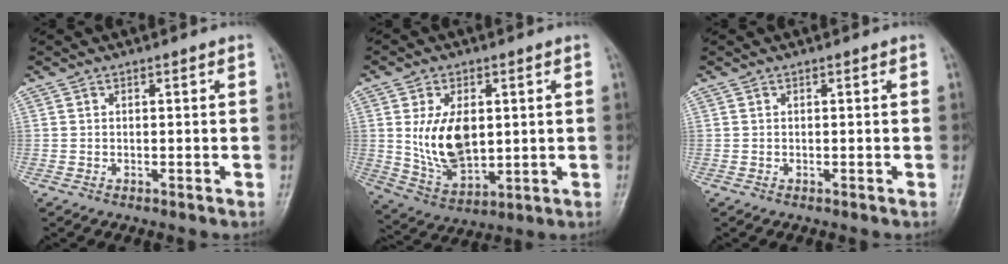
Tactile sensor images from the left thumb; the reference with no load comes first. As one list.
[{"total": 12.4, "force": [1.4, 7.7, 9.6], "torque": [-0.151, -0.016, 0.041]}, {"total": 0.0}]